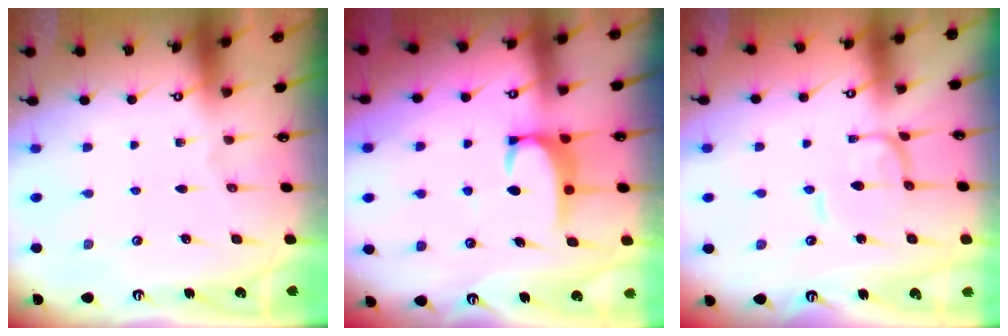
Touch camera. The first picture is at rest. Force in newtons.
{"total": 2.8, "press": 2.8, "slide": 0.3}
{"total": 1.0, "press": 0.9, "slide": 0.2}